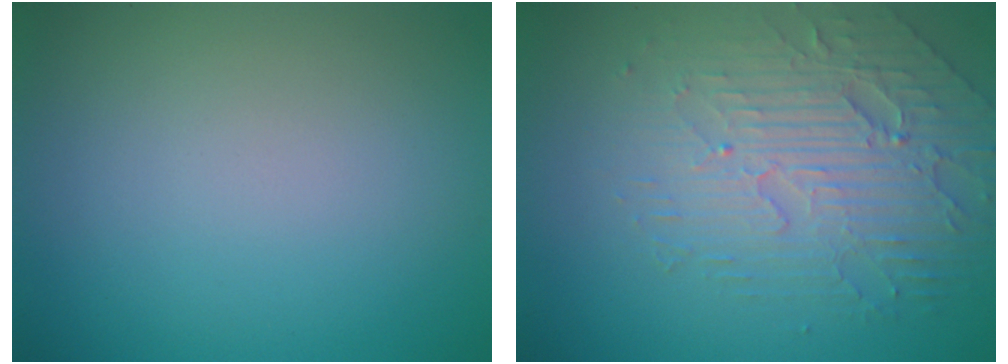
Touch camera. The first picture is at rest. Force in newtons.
{"total": 5.0, "press": 4.2, "slide": 2.8}